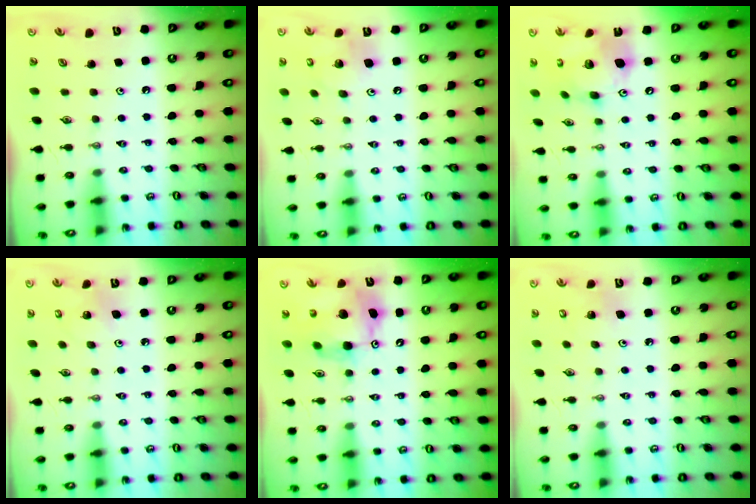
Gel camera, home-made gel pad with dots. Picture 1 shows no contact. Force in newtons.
{"total": 12.5, "press": 12.3, "slide": 2.2}
{"total": 17.1, "press": 17.0, "slide": 2.0}
{"total": 3.5, "press": 3.5, "slide": 0.1}
{"total": 13.3, "press": 13.3, "slide": 1.2}
{"total": 5.2, "press": 5.1, "slide": 1.2}